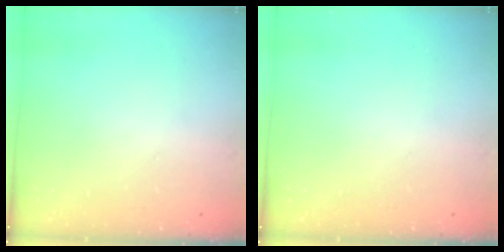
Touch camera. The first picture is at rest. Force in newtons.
{"total": 0.0}